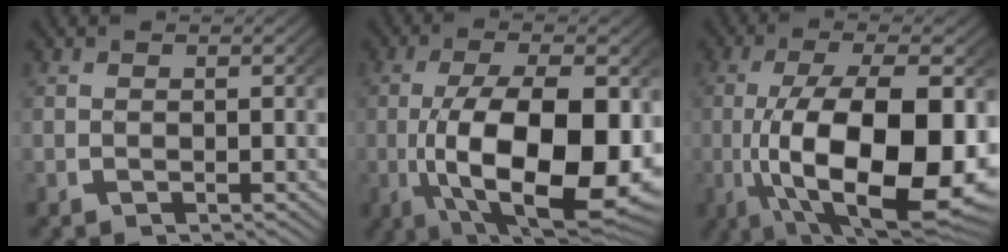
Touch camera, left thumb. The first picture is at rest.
{"total": 17.8, "force": [-2.8, 9.6, 14.8], "torque": [-0.291, -0.067, -0.004]}
{"total": 19.9, "force": [-3.4, 10.6, 16.5], "torque": [-0.324, -0.077, -0.006]}